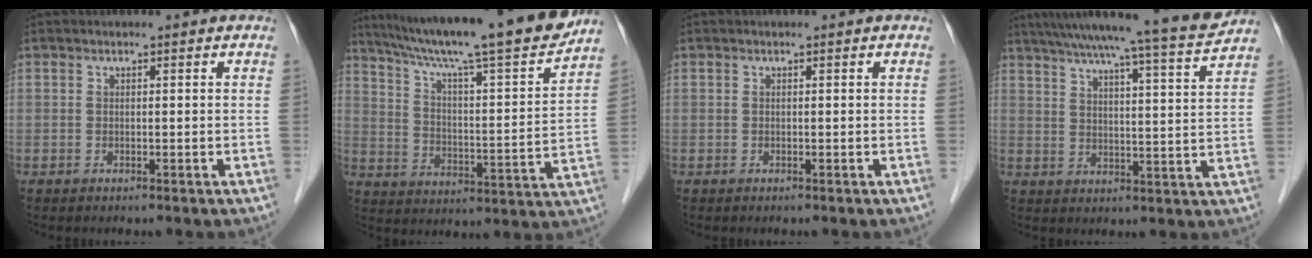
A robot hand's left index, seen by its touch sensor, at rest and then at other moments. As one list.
[{"total": 22.7, "force": [19.5, -0.2, 11.6], "torque": [-0.190, -0.022, 0.290]}, {"total": 0.0}, {"total": 17.2, "force": [15.4, -1.3, 7.4], "torque": [-0.121, -0.026, 0.208]}]